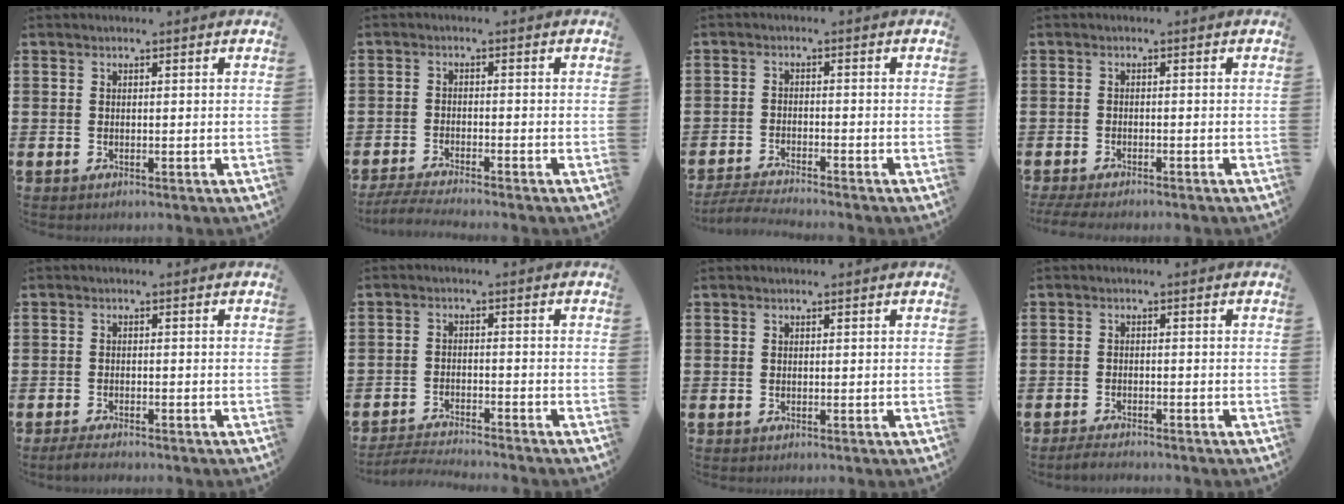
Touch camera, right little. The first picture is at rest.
{"total": 2.6, "force": [-2.3, -0.1, 1.2], "torque": [-0.018, -0.002, -0.043]}
{"total": 2.8, "force": [-2.7, -0.2, 0.9], "torque": [-0.013, 0.000, -0.052]}
{"total": 1.5, "force": [-1.2, 0.1, 0.8], "torque": [-0.013, 0.000, -0.024]}
{"total": 1.5, "force": [-1.3, 0.2, 0.7], "torque": [-0.013, 0.001, -0.025]}
{"total": 2.7, "force": [-2.7, -0.2, 0.3], "torque": [-0.006, 0.002, -0.056]}
{"total": 0.0}
{"total": 1.6, "force": [-1.5, 0.0, 0.4], "torque": [-0.009, 0.002, -0.030]}